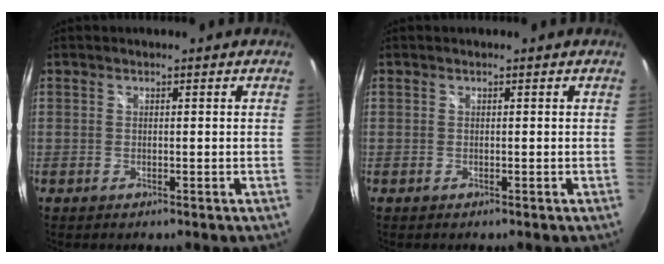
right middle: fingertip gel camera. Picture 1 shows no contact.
{"total": 0.0}